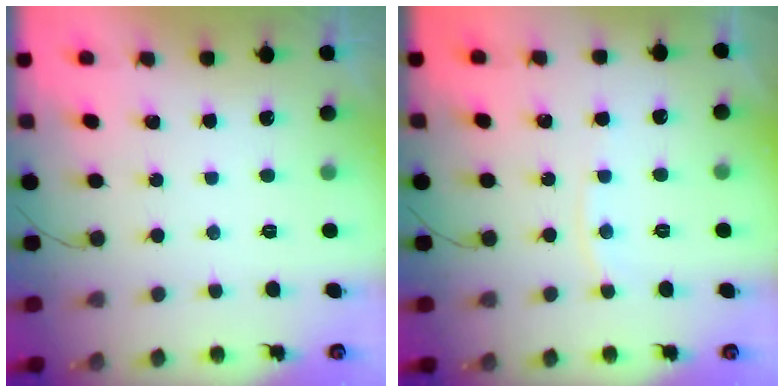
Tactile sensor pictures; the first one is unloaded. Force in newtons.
{"total": 4.5, "press": 4.5, "slide": 0.5}